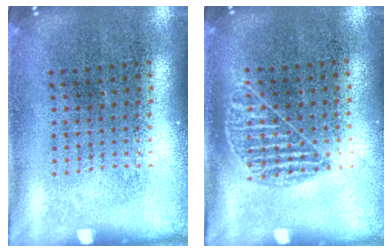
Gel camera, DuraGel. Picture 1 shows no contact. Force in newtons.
{"total": 1.0, "press": 0.8, "slide": 0.5}